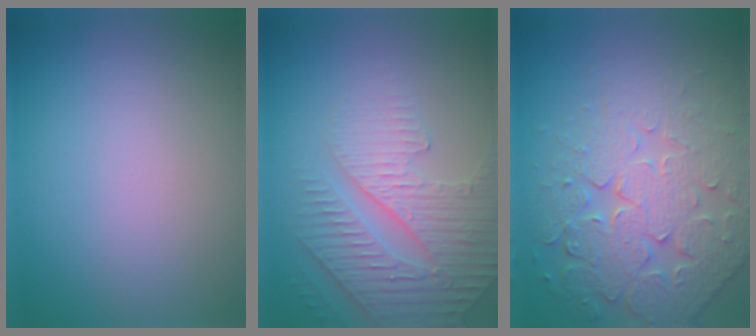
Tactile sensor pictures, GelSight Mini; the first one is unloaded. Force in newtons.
{"total": 4.2, "press": 4.0, "slide": 1.3}
{"total": 7.2, "press": 5.7, "slide": 4.4}